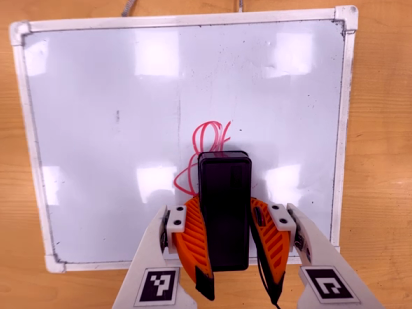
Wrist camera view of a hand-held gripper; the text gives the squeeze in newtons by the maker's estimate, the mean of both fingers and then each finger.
{"total": 8.3, "left": 7.5, "right": 9.0}